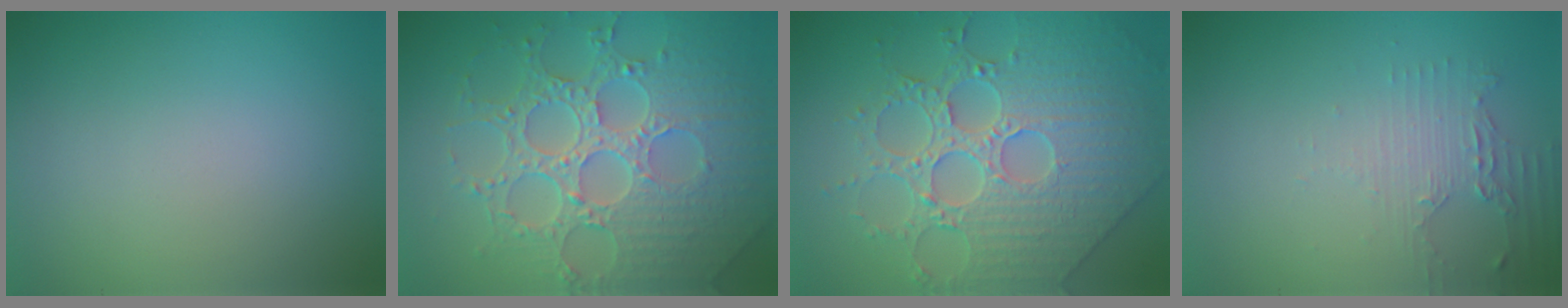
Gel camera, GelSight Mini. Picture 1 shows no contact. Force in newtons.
{"total": 8.1, "press": 6.0, "slide": 5.5}
{"total": 6.1, "press": 5.6, "slide": 2.3}
{"total": 2.1, "press": 1.6, "slide": 1.4}